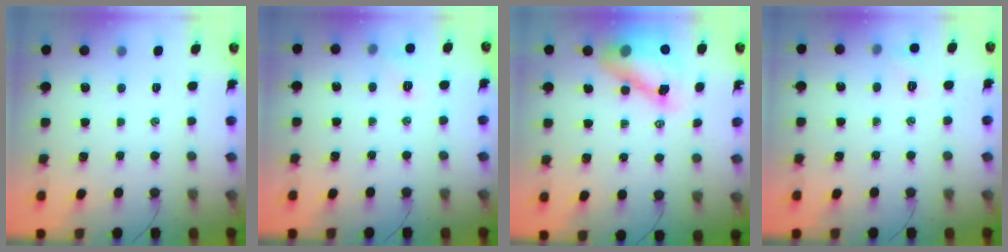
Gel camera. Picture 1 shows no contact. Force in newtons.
{"total": 6.8, "press": 6.7, "slide": 1.2}
{"total": 13.1, "press": 12.7, "slide": 3.5}
{"total": 4.9, "press": 4.7, "slide": 1.5}